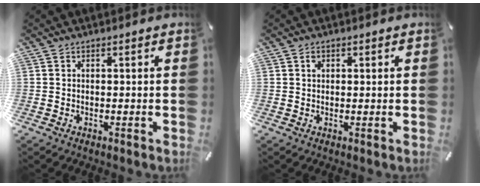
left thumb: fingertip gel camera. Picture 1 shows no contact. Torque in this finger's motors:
{"motor_torque": [0.19, 0.23, -0.01, -0.26, 0.06]}